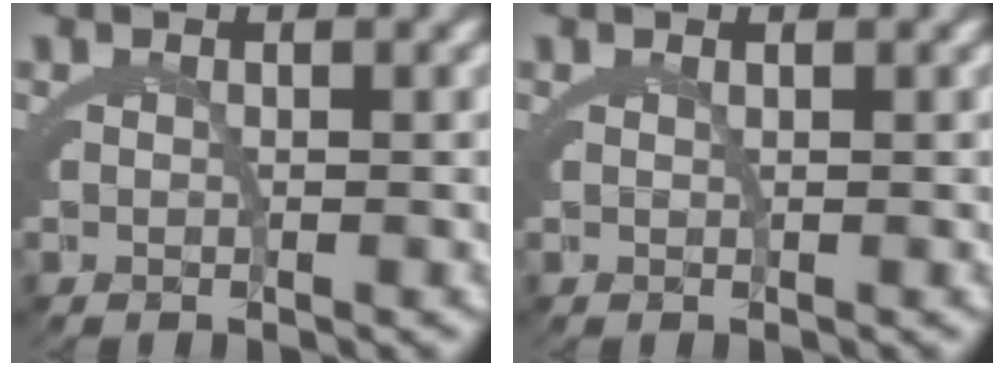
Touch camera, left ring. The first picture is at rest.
{"total": 0.8, "force": [0.5, -0.7, 0.2], "torque": [-0.003, 0.000, 0.011]}